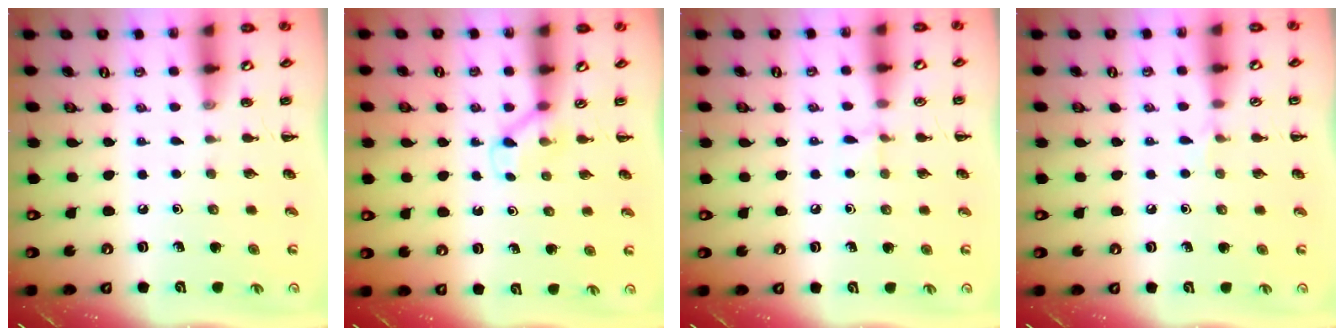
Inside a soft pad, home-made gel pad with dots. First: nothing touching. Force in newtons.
{"total": 3.0, "press": 2.8, "slide": 1.1}
{"total": 4.9, "press": 4.6, "slide": 1.6}
{"total": 3.7, "press": 3.5, "slide": 1.3}